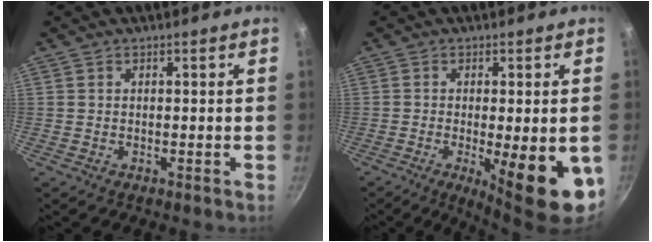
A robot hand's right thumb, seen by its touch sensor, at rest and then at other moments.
{"total": 13.6, "force": [-3.8, 3.6, 12.6], "torque": [-0.156, -0.009, -0.044]}